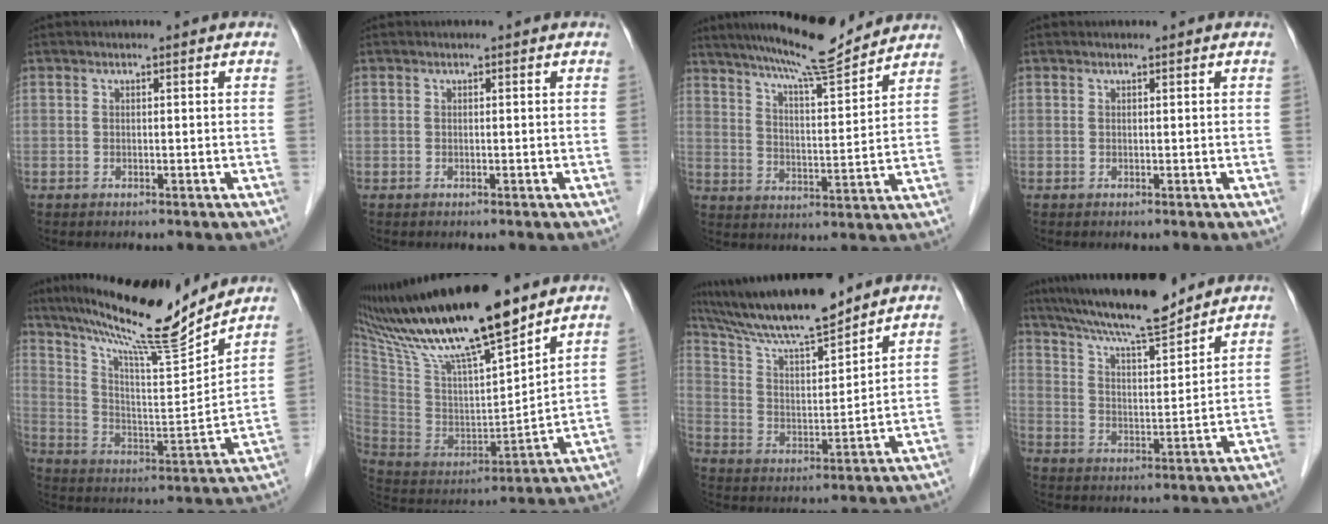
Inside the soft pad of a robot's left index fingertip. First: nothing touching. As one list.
[{"total": 0.0}, {"total": 13.7, "force": [12.4, 0.3, 5.8], "torque": [-0.101, 0.003, 0.192]}, {"total": 0.0}, {"total": 18.4, "force": [16.2, -0.1, 8.8], "torque": [-0.152, -0.013, 0.264]}, {"total": 22.1, "force": [17.6, 2.2, 13.2], "torque": [-0.246, 0.002, 0.323]}, {"total": 14.7, "force": [13.0, 0.9, 6.9], "torque": [-0.130, 0.009, 0.236]}, {"total": 14.8, "force": [13.1, 1.2, 6.9], "torque": [-0.123, 0.010, 0.217]}]